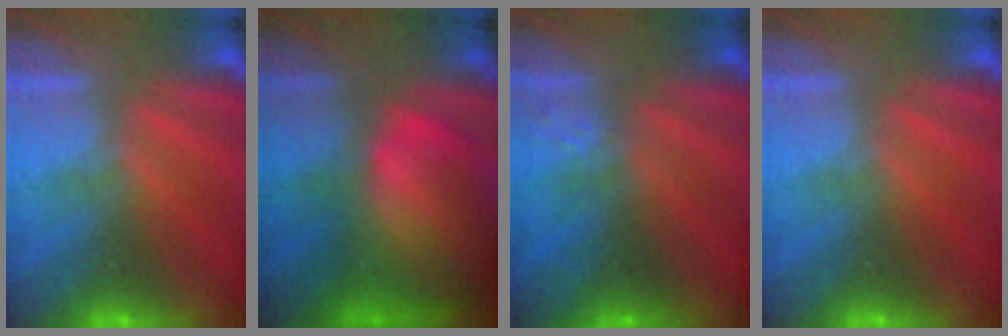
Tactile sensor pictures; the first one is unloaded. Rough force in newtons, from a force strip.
{"total": 10.8}
{"total": 8.9}
{"total": 0.0}